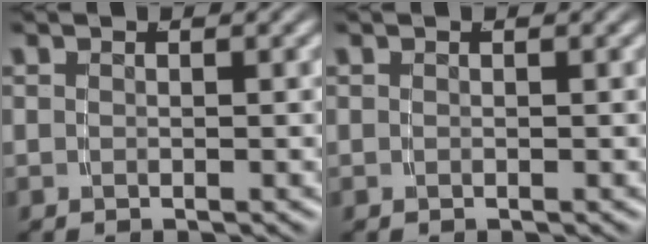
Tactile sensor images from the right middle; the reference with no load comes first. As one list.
[{"total": 0.0}]